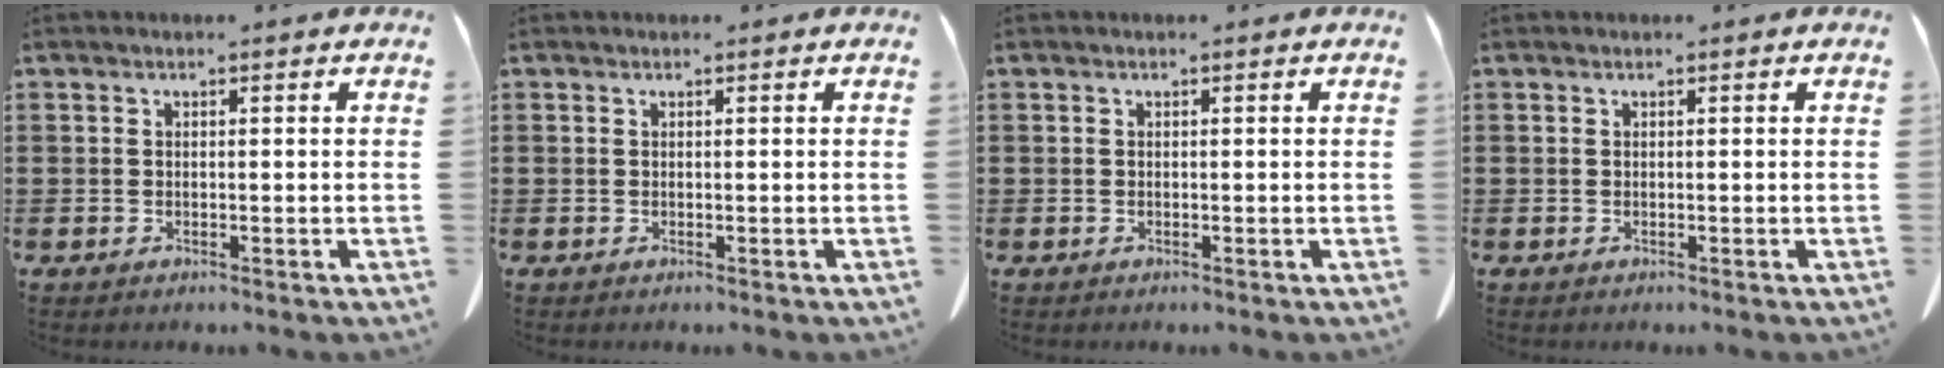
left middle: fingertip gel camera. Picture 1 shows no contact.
{"total": 0.0}
{"total": 0.0}
{"total": 0.0}